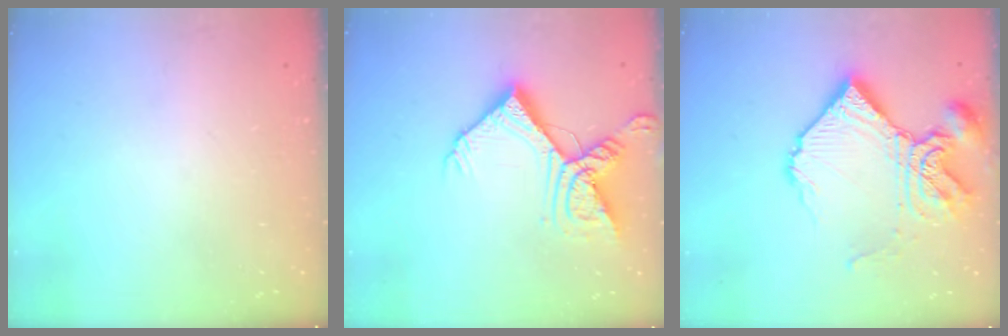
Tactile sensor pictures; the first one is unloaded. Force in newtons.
{"total": 16.3, "press": 16.2, "slide": 2.0}
{"total": 15.1, "press": 15.1, "slide": 1.4}